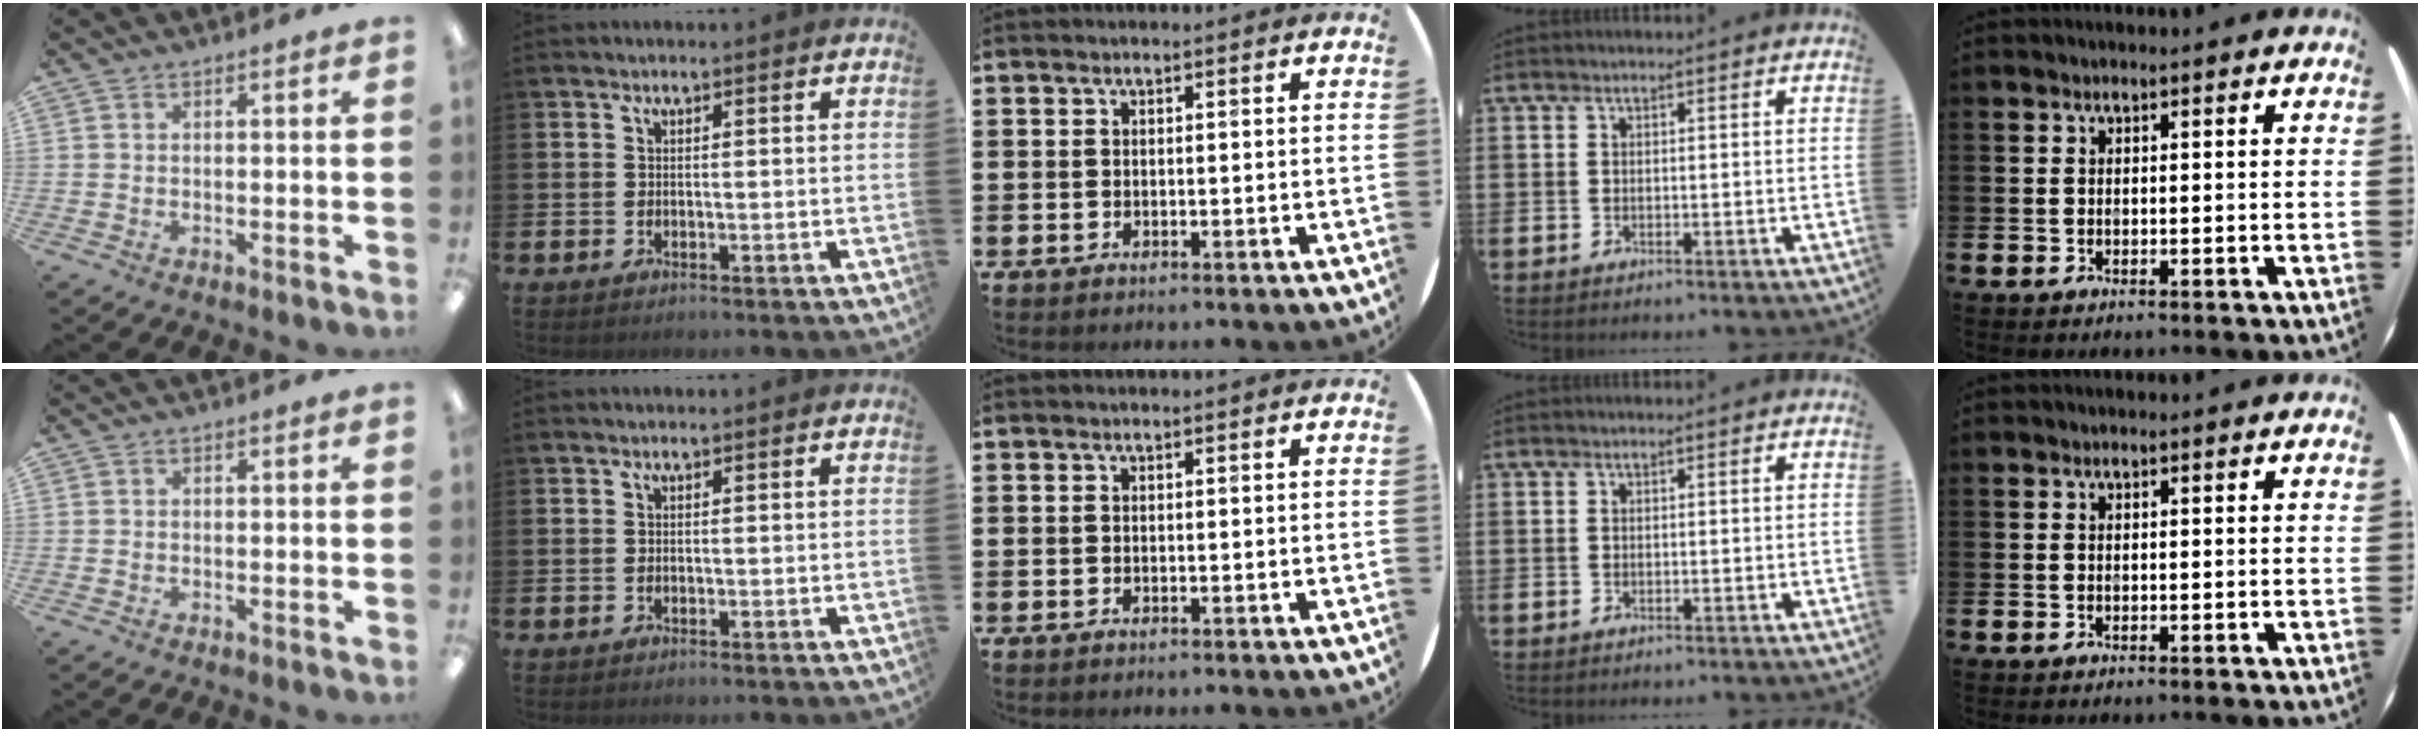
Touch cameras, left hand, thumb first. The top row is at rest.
{}